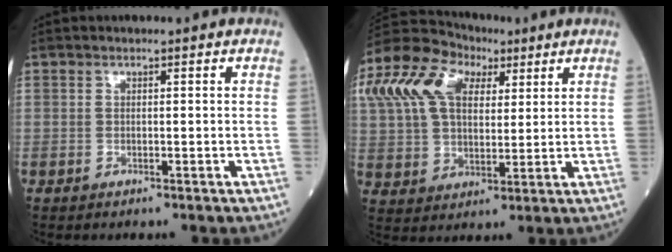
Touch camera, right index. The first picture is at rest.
{"total": 17.4, "force": [7.4, 10.5, 11.8], "torque": [-0.266, 0.055, 0.133]}